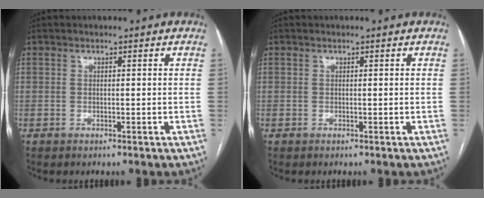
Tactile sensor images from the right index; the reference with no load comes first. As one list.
[{"total": 0.0}]